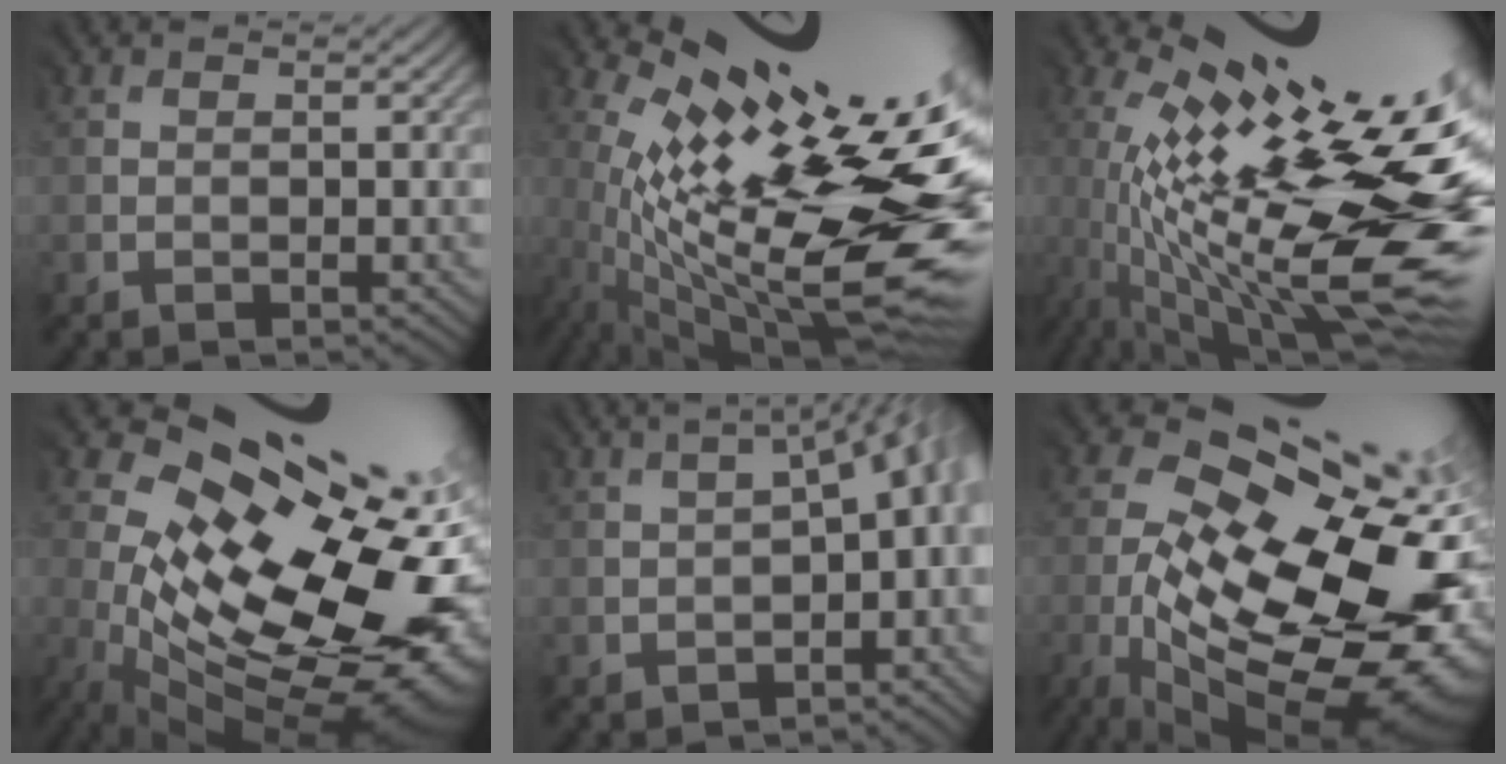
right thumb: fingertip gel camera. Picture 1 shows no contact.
{"total": 16.8, "force": [-0.2, 6.0, 15.7], "torque": [-0.252, -0.009, 0.002]}
{"total": 17.2, "force": [-2.1, 5.0, 16.3], "torque": [-0.255, -0.005, -0.032]}
{"total": 17.1, "force": [-0.3, 8.9, 14.7], "torque": [-0.220, -0.014, 0.023]}
{"total": 7.0, "force": [-2.7, 3.1, 5.6], "torque": [-0.053, -0.012, -0.024]}
{"total": 18.3, "force": [-4.9, 8.4, 15.5], "torque": [-0.228, -0.010, -0.059]}